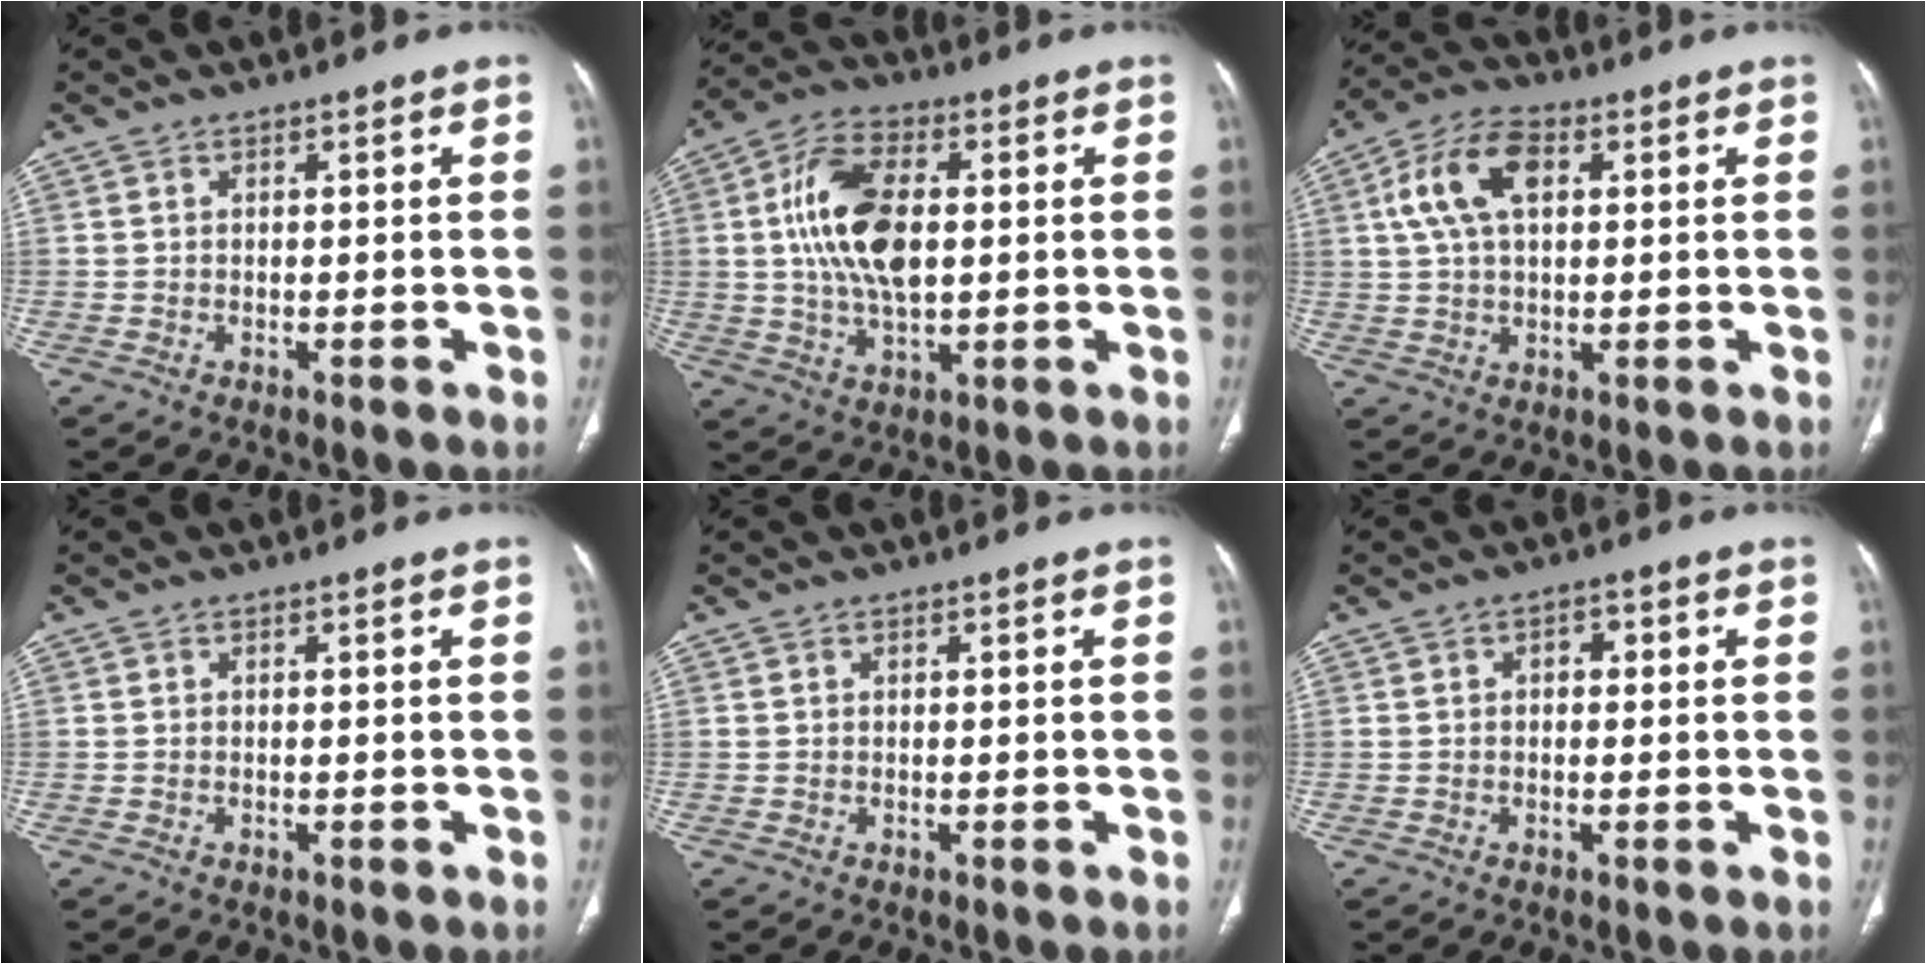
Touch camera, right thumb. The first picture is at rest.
{"total": 14.4, "force": [1.7, 7.7, 12.1], "torque": [-0.228, 0.008, 0.031]}
{"total": 10.9, "force": [3.0, 6.2, 8.4], "torque": [-0.162, 0.017, 0.052]}
{"total": 0.0}
{"total": 0.0}
{"total": 2.2, "force": [0.4, 1.5, 1.6], "torque": [-0.013, 0.008, 0.002]}